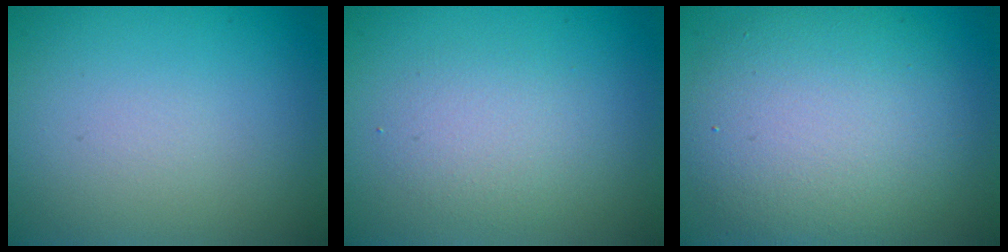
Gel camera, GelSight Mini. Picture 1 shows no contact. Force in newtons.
{"total": 2.2, "press": 2.2, "slide": 0.1}
{"total": 7.4, "press": 7.4, "slide": 0.8}